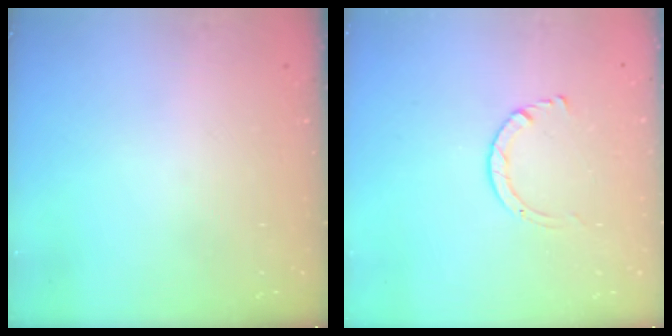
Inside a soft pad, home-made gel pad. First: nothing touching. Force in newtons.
{"total": 2.9, "press": 2.9, "slide": 0.2}